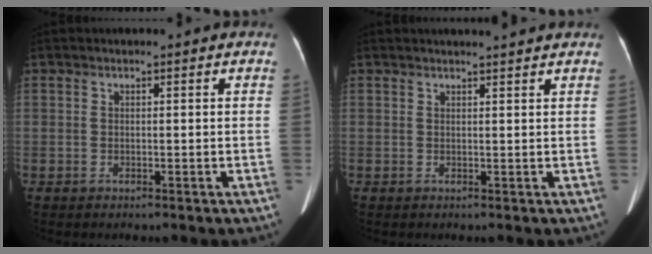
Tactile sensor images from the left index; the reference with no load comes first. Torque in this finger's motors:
{"motor_torque": [-0.23, -0.21, 0.06, 0.02]}